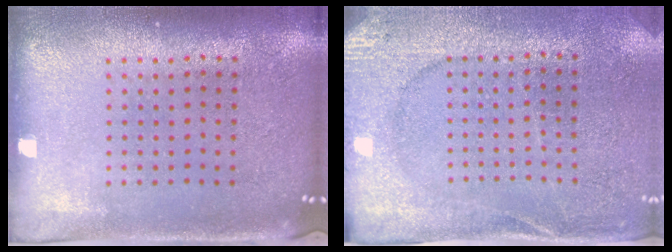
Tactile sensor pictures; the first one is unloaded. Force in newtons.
{"total": 2.6, "press": 2.5, "slide": 0.4}